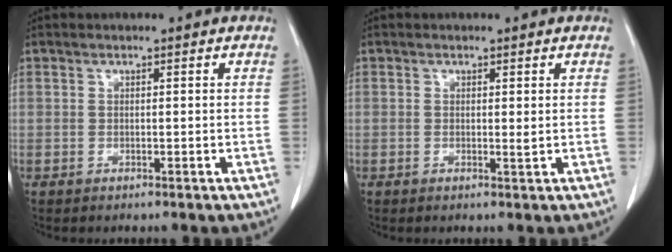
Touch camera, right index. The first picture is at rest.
{"total": 0.5, "force": [0.1, 0.0, 0.5], "torque": [-0.010, -0.003, 0.000]}